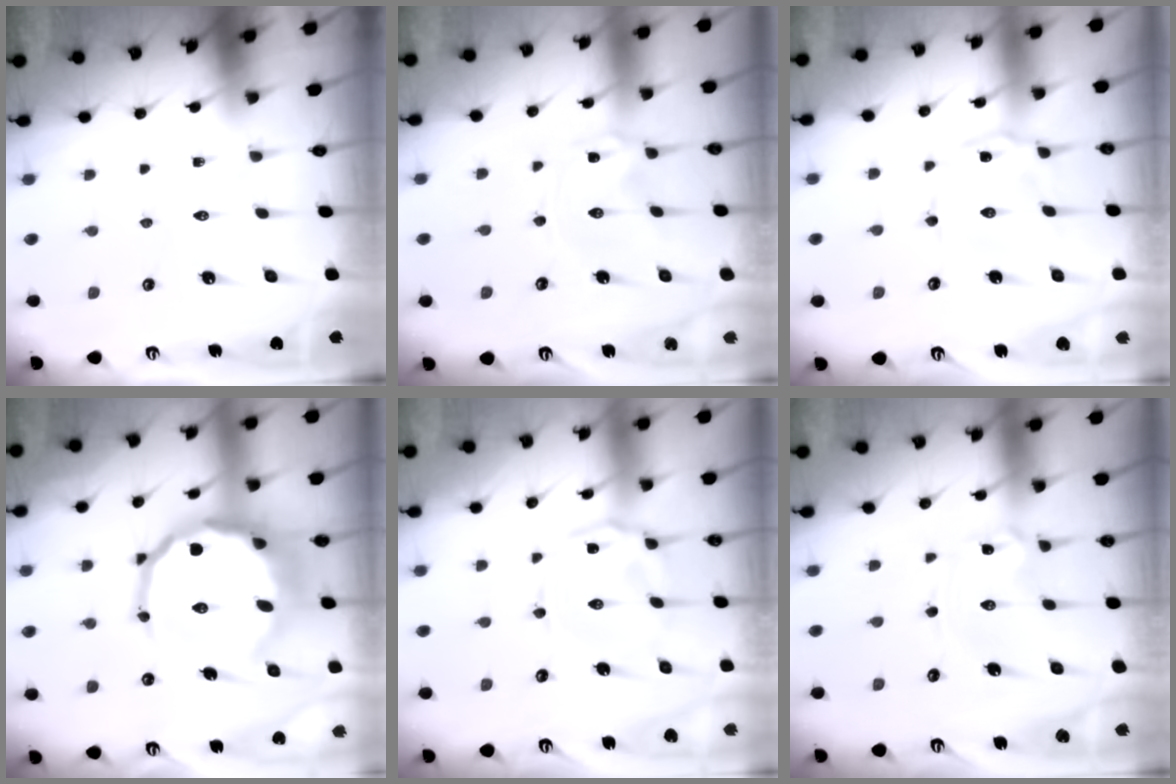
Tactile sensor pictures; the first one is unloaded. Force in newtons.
{"total": 0.0}
{"total": 1.0, "press": 1.0, "slide": 0.2}
{"total": 15.7, "press": 15.3, "slide": 3.9}
{"total": 2.9, "press": 2.9, "slide": 0.5}
{"total": 1.7, "press": 1.7, "slide": 0.1}